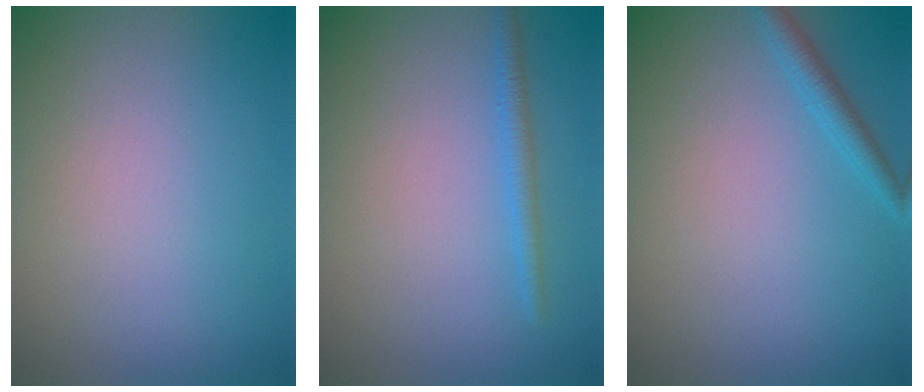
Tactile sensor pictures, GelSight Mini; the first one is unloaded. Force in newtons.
{"total": 1.5, "press": 1.5, "slide": 0.1}
{"total": 1.6, "press": 1.6, "slide": 0.1}